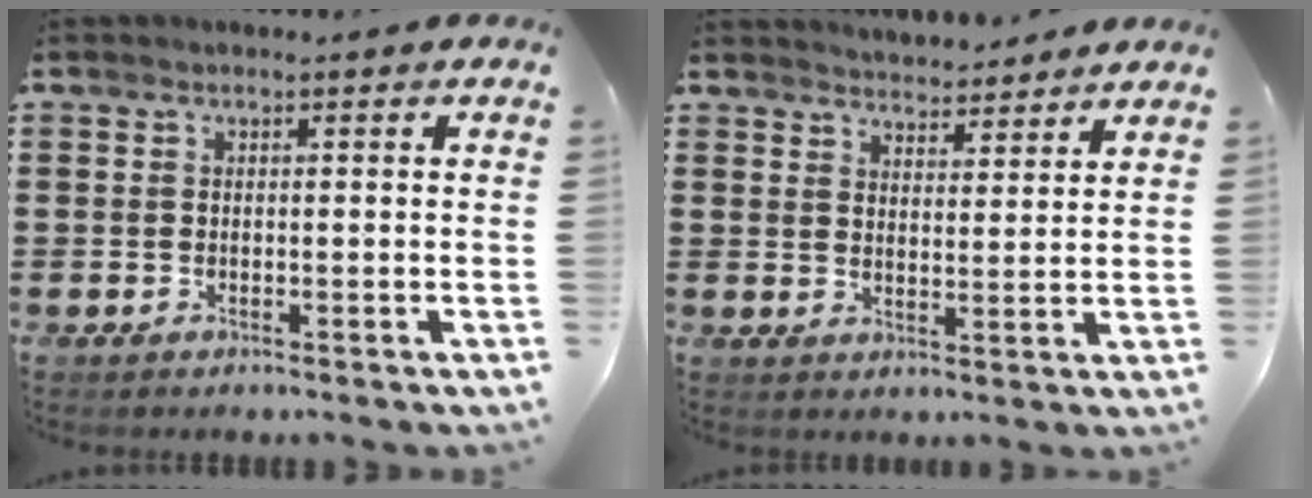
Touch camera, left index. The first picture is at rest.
{"total": 3.6, "force": [3.6, 0.1, -0.1], "torque": [-0.010, -0.016, 0.066]}